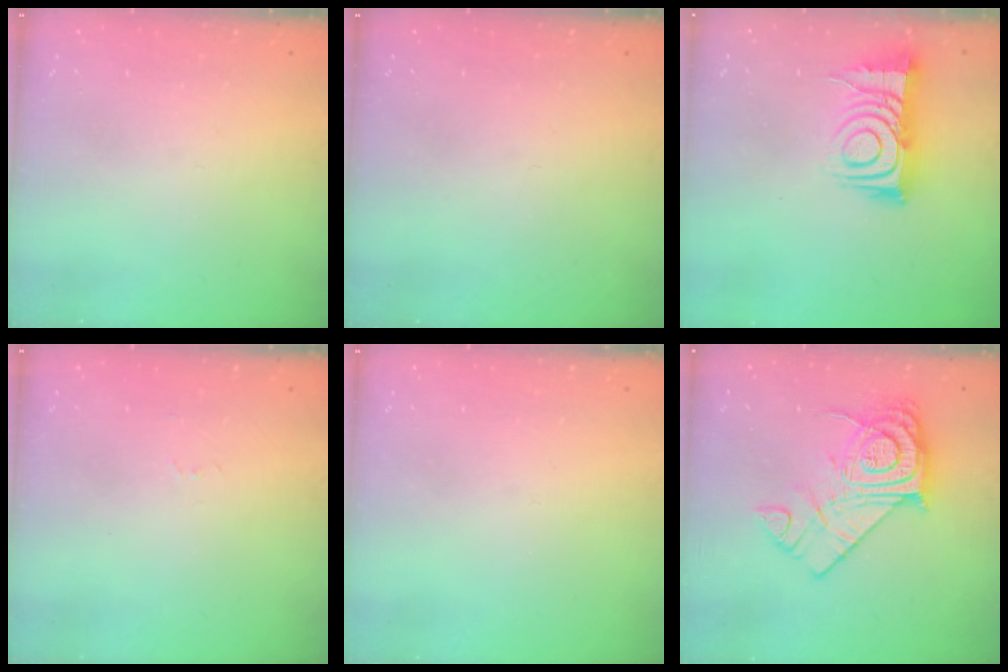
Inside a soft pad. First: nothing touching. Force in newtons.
{"total": 0.0}
{"total": 12.7, "press": 12.7, "slide": 0.9}
{"total": 2.6, "press": 2.6, "slide": 0.4}
{"total": 0.0}
{"total": 19.5, "press": 19.4, "slide": 1.6}